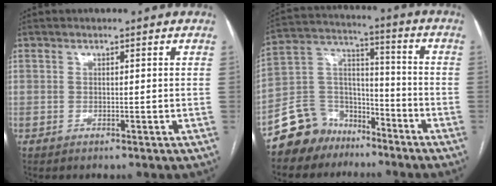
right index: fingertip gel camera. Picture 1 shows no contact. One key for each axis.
{"total": 11.0, "fx": -8.0, "fy": 7.5, "fz": 1.3, "tx": -0.029, "ty": 0.065, "tz": -0.146}